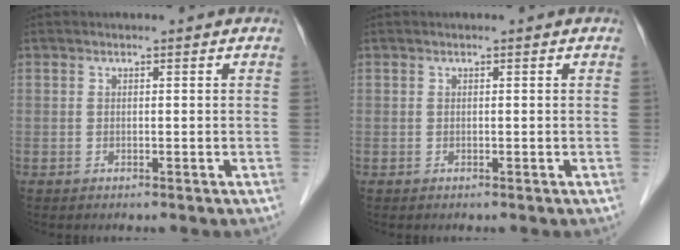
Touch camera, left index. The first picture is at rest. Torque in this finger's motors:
{"motor_torque": [0.00, 0.00, 0.00, 0.00]}